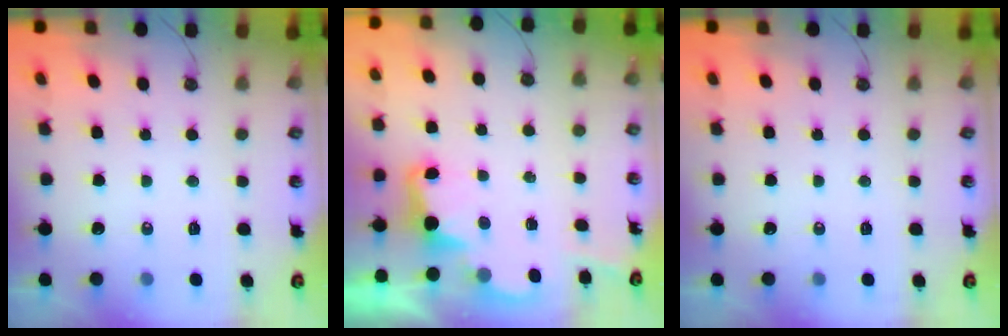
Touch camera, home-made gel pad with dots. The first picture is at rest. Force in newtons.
{"total": 3.2, "press": 3.1, "slide": 0.6}
{"total": 0.0}